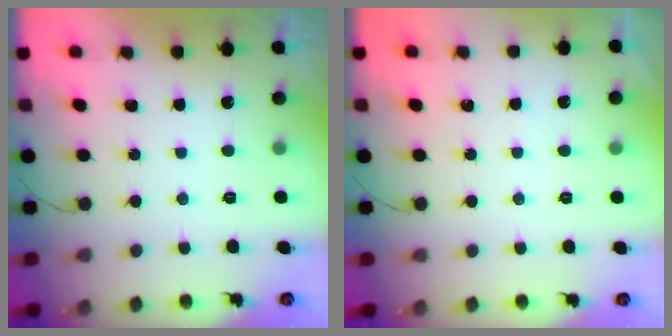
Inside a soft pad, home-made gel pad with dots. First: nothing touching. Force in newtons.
{"total": 1.5, "press": 1.5, "slide": 0.2}